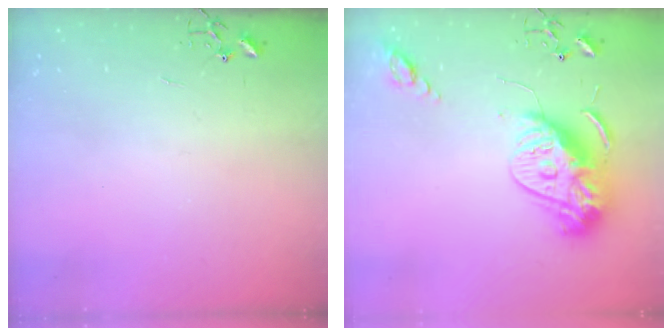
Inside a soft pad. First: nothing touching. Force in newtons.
{"total": 16.1, "press": 16.0, "slide": 1.6}